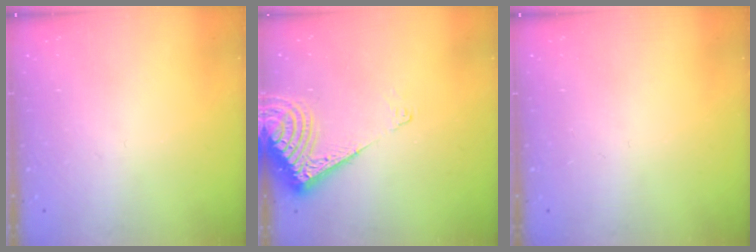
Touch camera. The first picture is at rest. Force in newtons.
{"total": 8.8, "press": 8.7, "slide": 1.6}
{"total": 0.0}